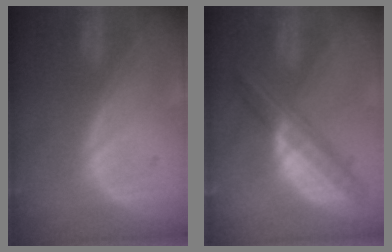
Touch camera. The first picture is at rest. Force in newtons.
{"total": 7.9, "press": 6.6, "slide": 4.2}